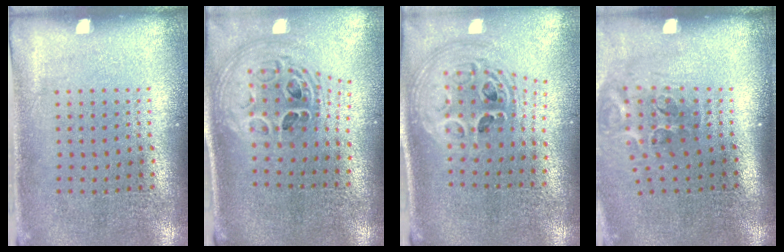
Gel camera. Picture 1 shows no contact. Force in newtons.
{"total": 1.8, "press": 1.5, "slide": 1.0}
{"total": 2.6, "press": 1.9, "slide": 1.8}
{"total": 2.0, "press": 1.2, "slide": 1.6}